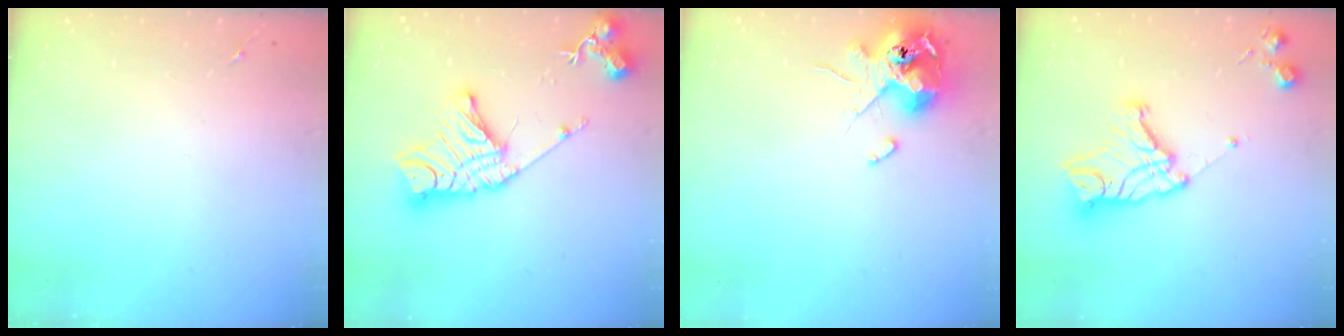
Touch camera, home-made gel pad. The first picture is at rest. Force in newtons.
{"total": 19.1, "press": 19.0, "slide": 1.8}
{"total": 12.4, "press": 12.2, "slide": 2.1}
{"total": 15.7, "press": 15.6, "slide": 1.3}